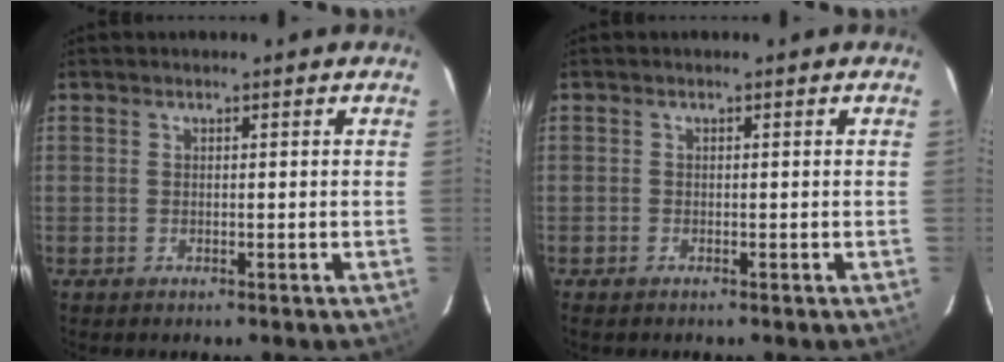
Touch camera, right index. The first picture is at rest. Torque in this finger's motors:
{"motor_torque": [0.00, 0.05, 0.00, -0.02]}